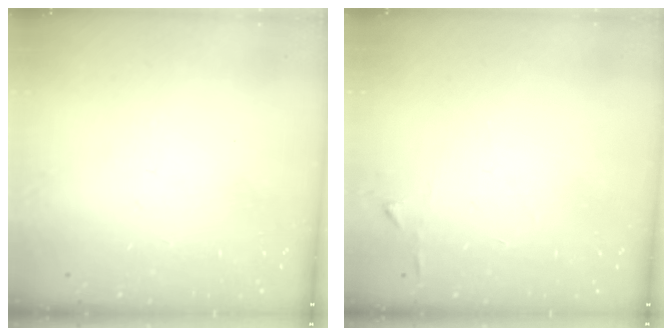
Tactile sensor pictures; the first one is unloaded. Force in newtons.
{"total": 2.9, "press": 2.9, "slide": 0.3}